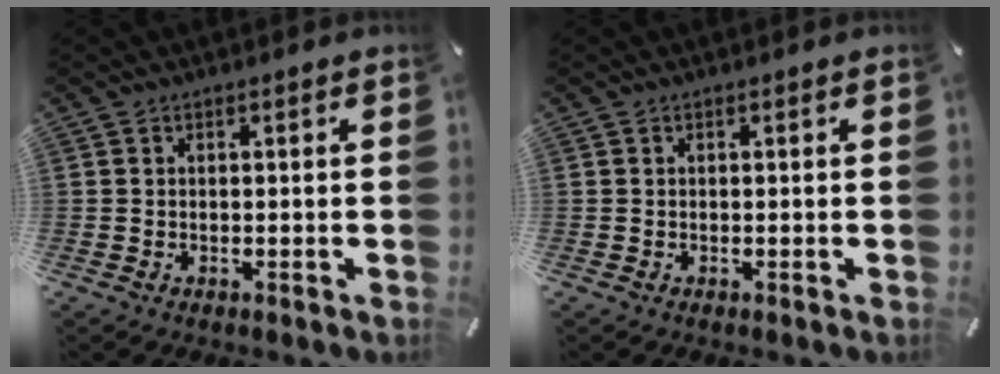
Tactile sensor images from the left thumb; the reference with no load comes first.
{"total": 0.0}